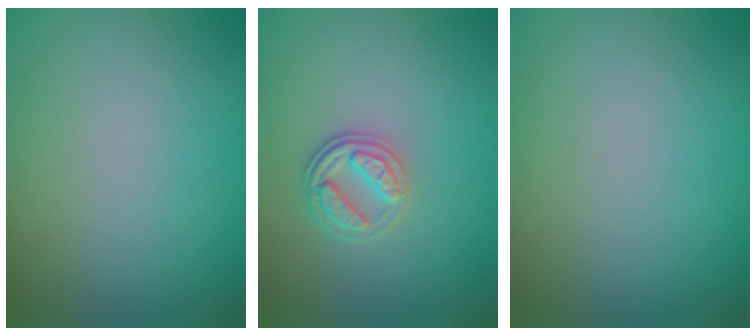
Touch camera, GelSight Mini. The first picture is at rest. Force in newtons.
{"total": 2.7, "press": 2.4, "slide": 1.1}
{"total": 0.0}